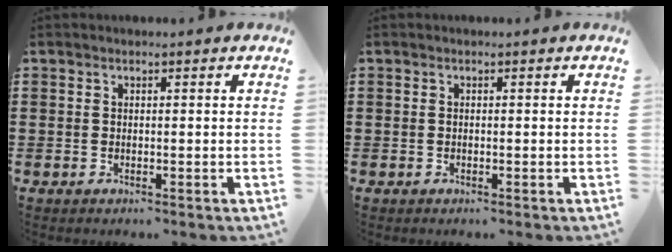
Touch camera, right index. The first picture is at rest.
{"total": 0.0}